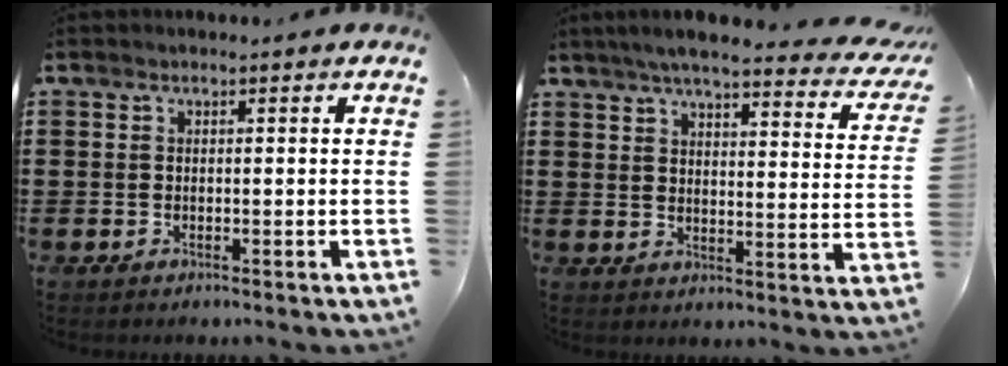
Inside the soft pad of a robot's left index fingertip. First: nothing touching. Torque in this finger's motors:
{"motor_torque": [1.30, -0.84, 0.87, 0.09]}